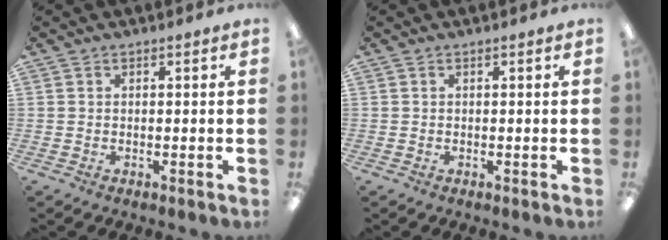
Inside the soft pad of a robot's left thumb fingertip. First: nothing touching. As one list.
[{"total": 0.0}]